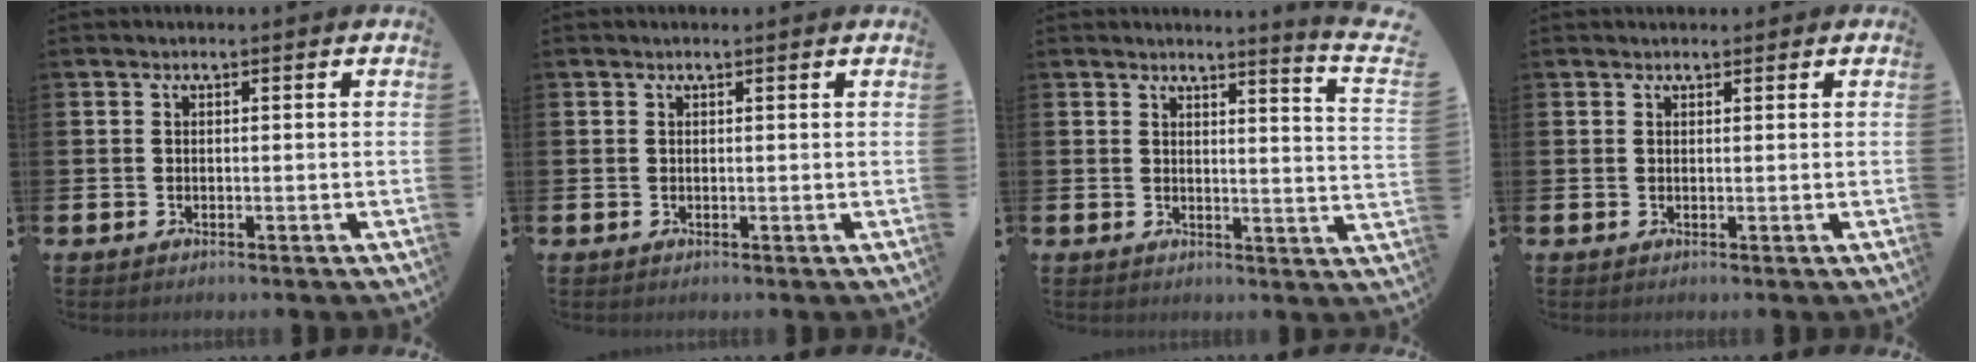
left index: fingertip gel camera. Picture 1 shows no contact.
{"total": 0.0}
{"total": 2.7, "force": [2.4, -0.8, 0.8], "torque": [-0.007, -0.037, 0.032]}
{"total": 1.0, "force": [0.8, 0.5, 0.1], "torque": [0.006, 0.002, 0.013]}